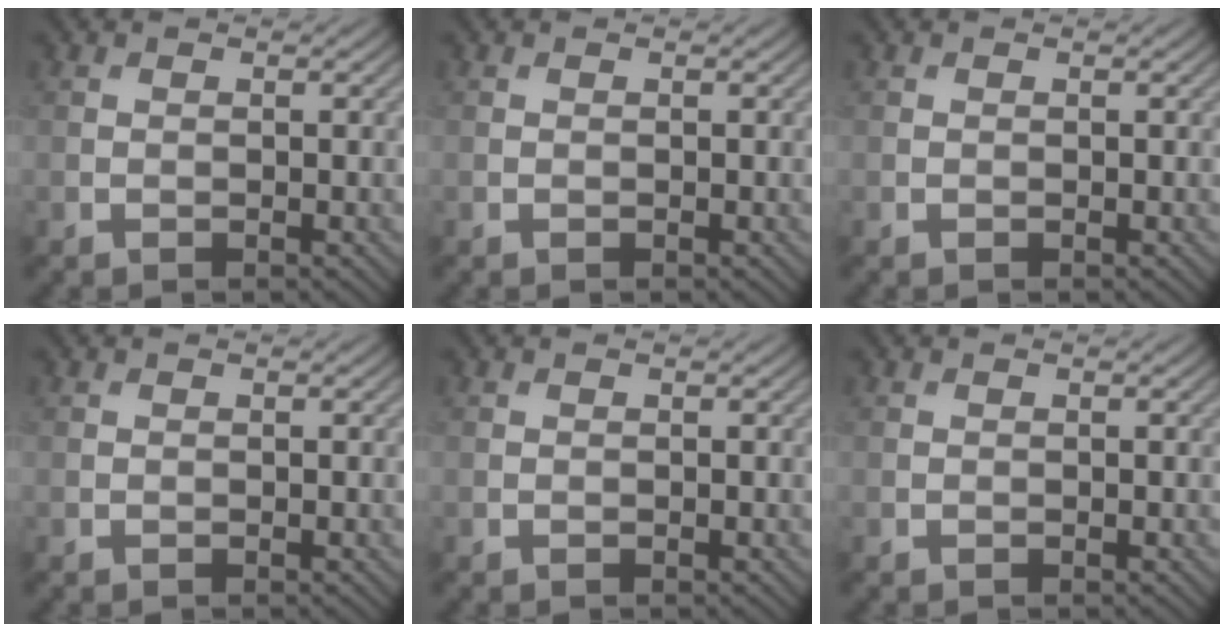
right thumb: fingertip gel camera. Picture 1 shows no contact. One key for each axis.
{"total": 0.0}
{"total": 0.0}
{"total": 0.0}
{"total": 0.0}
{"total": 0.0}